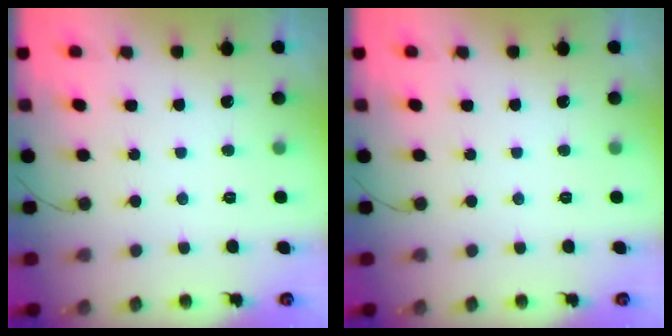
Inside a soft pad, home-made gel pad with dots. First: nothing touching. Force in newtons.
{"total": 0.0}